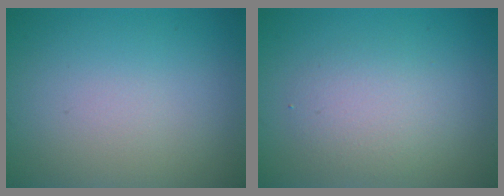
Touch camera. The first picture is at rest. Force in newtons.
{"total": 2.6, "press": 2.6, "slide": 0.3}